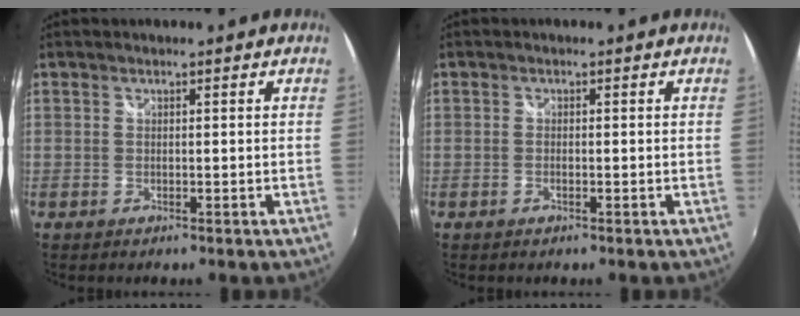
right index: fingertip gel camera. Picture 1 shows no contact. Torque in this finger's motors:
{"motor_torque": [-0.39, 0.21, 0.05, -0.01]}